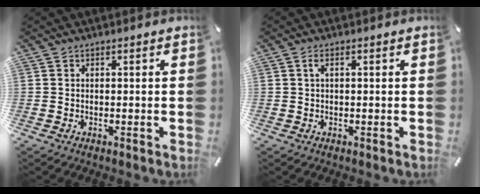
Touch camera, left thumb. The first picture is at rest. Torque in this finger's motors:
{"motor_torque": [0.03, -0.14, 0.09, 0.11, 0.00]}